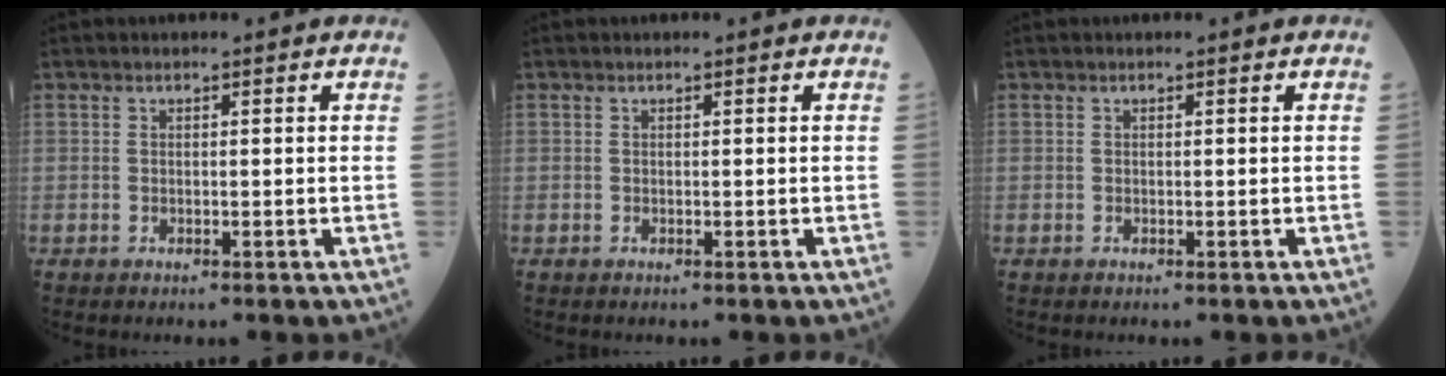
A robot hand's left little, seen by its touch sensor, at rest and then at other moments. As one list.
[{"total": 0.0}, {"total": 0.0}]